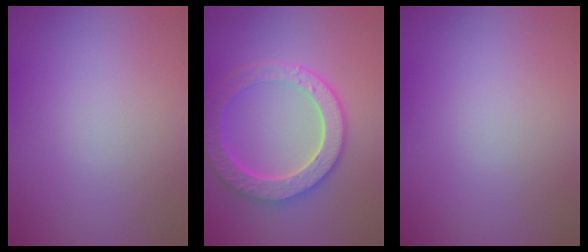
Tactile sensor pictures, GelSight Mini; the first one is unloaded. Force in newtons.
{"total": 6.2, "press": 5.0, "slide": 3.6}
{"total": 0.0}